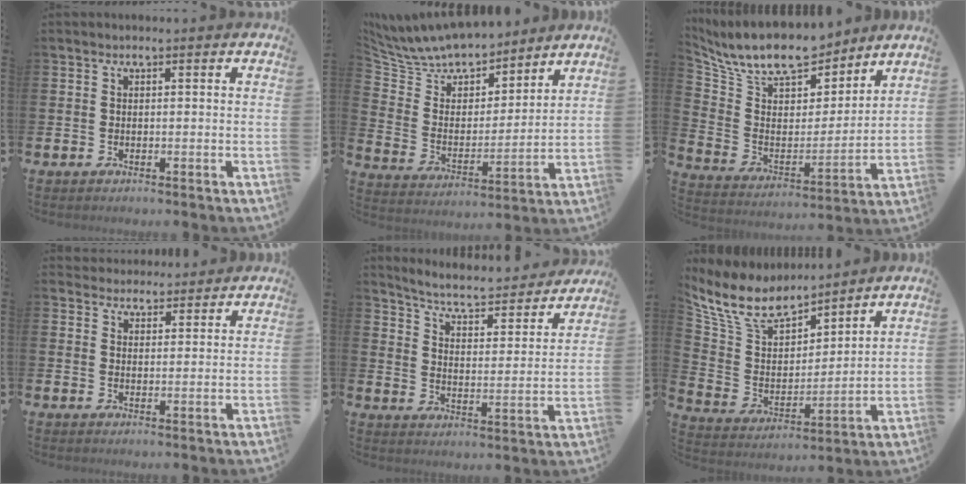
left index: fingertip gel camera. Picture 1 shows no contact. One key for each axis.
{"total": 9.5, "fx": 9.1, "fy": 2.5, "fz": 1.2, "tx": -0.080, "ty": -0.070, "tz": 0.164}
{"total": 12.1, "fx": 10.9, "fy": 3.9, "fz": 3.5, "tx": -0.111, "ty": -0.067, "tz": 0.195}
{"total": 3.4, "fx": 3.2, "fy": 1.1, "fz": -0.3, "tx": -0.001, "ty": -0.015, "tz": 0.058}
{"total": 5.4, "fx": 4.9, "fy": 1.0, "fz": 2.0, "tx": -0.065, "ty": -0.040, "tz": 0.076}
{"total": 10.7, "fx": 9.2, "fy": 4.3, "fz": 3.2, "tx": -0.117, "ty": -0.051, "tz": 0.169}